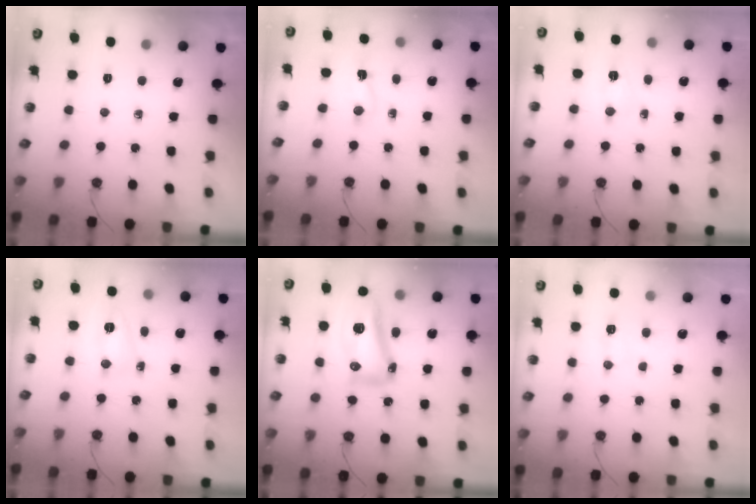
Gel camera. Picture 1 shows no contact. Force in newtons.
{"total": 2.0, "press": 1.6, "slide": 1.2}
{"total": 2.7, "press": 2.5, "slide": 1.1}
{"total": 4.5, "press": 4.3, "slide": 1.3}
{"total": 27.6, "press": 19.2, "slide": 19.8}
{"total": 4.1, "press": 4.0, "slide": 0.5}